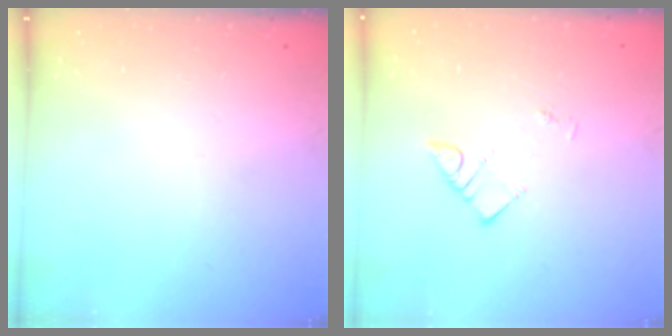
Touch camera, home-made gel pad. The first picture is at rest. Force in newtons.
{"total": 3.5, "press": 3.5, "slide": 0.4}